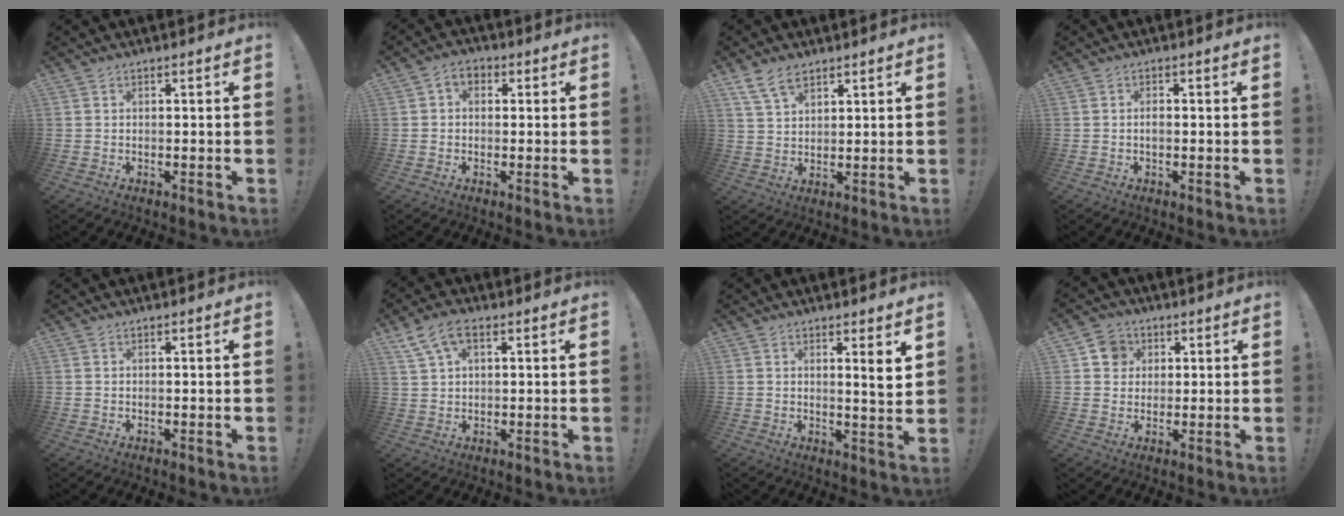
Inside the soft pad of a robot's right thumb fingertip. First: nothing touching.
{"total": 3.8, "force": [0.4, 3.0, 2.3], "torque": [-0.040, 0.007, 0.008]}
{"total": 7.5, "force": [5.0, 4.0, 3.7], "torque": [-0.074, -0.011, 0.099]}
{"total": 1.2, "force": [-0.4, 0.6, 0.9], "torque": [-0.026, 0.006, -0.007]}
{"total": 0.0}
{"total": 7.7, "force": [3.7, 4.1, 5.3], "torque": [-0.096, 0.001, 0.074]}
{"total": 4.9, "force": [2.4, 0.0, 4.2], "torque": [-0.045, -0.027, 0.031]}
{"total": 6.9, "force": [2.0, 6.3, 1.9], "torque": [-0.026, 0.000, 0.041]}